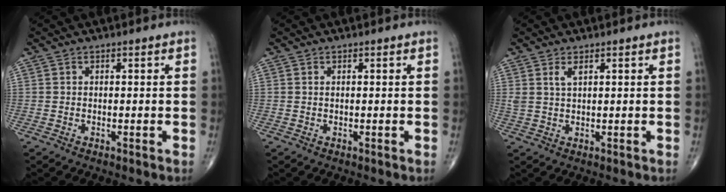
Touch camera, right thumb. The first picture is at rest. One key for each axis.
{"total": 0.0}
{"total": 2.2, "fx": 1.2, "fy": 0.8, "fz": 1.7, "tx": -0.037, "ty": -0.004, "tz": 0.030}